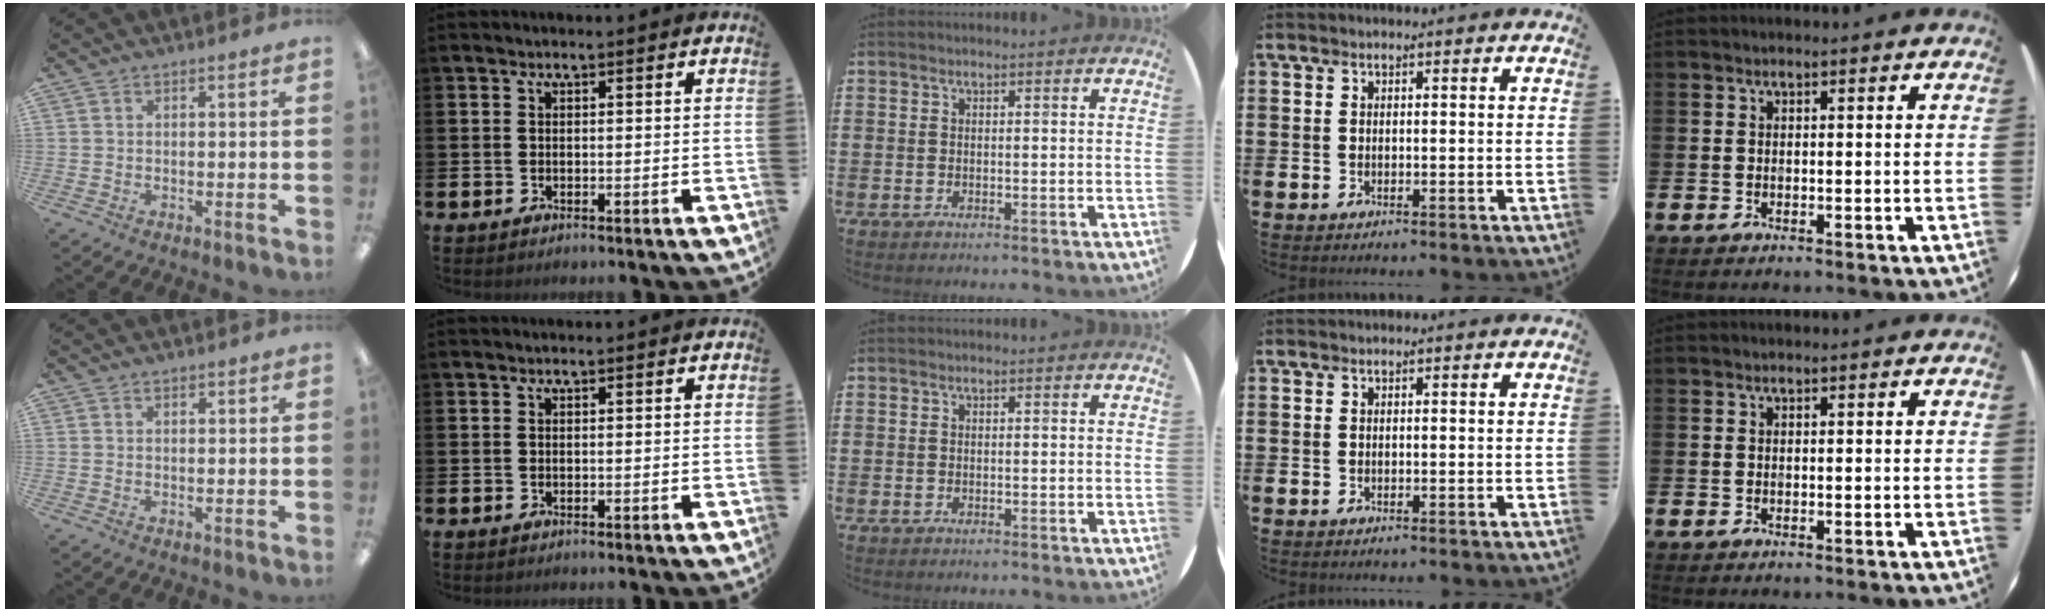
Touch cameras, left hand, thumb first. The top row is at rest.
{"thumb": {"total": 0.6, "force": [0.5, 0.3, 0.2], "torque": [0.003, -0.003, 0.008]}}